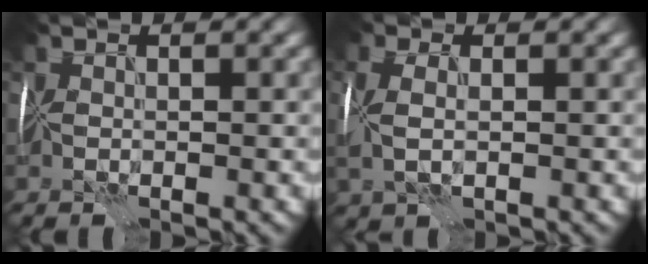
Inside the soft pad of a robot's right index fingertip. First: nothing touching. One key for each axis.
{"total": 3.9, "fx": 0.3, "fy": 2.5, "fz": 3.0, "tx": -0.068, "ty": 0.012, "tz": 0.012}